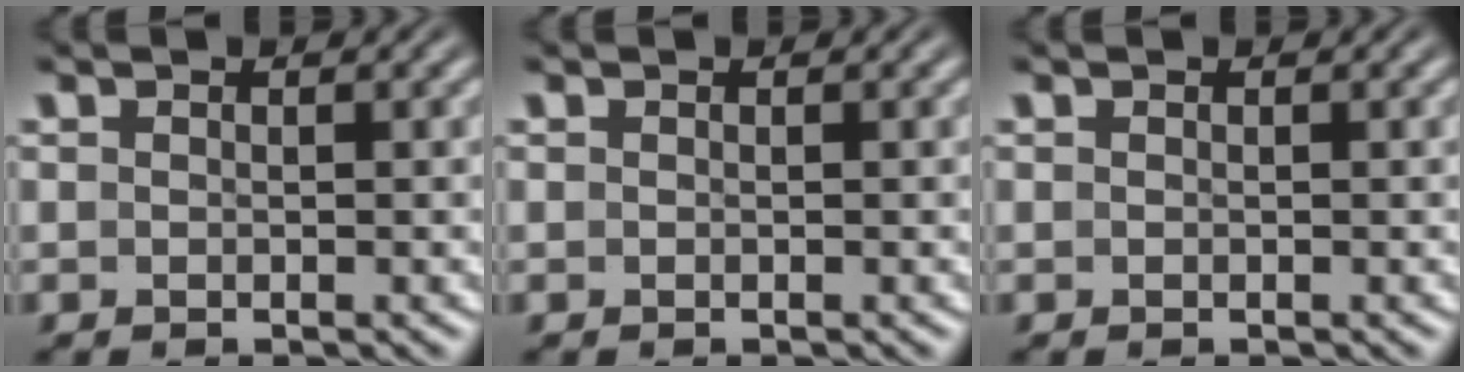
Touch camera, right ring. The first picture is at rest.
{"total": 0.0}
{"total": 0.0}